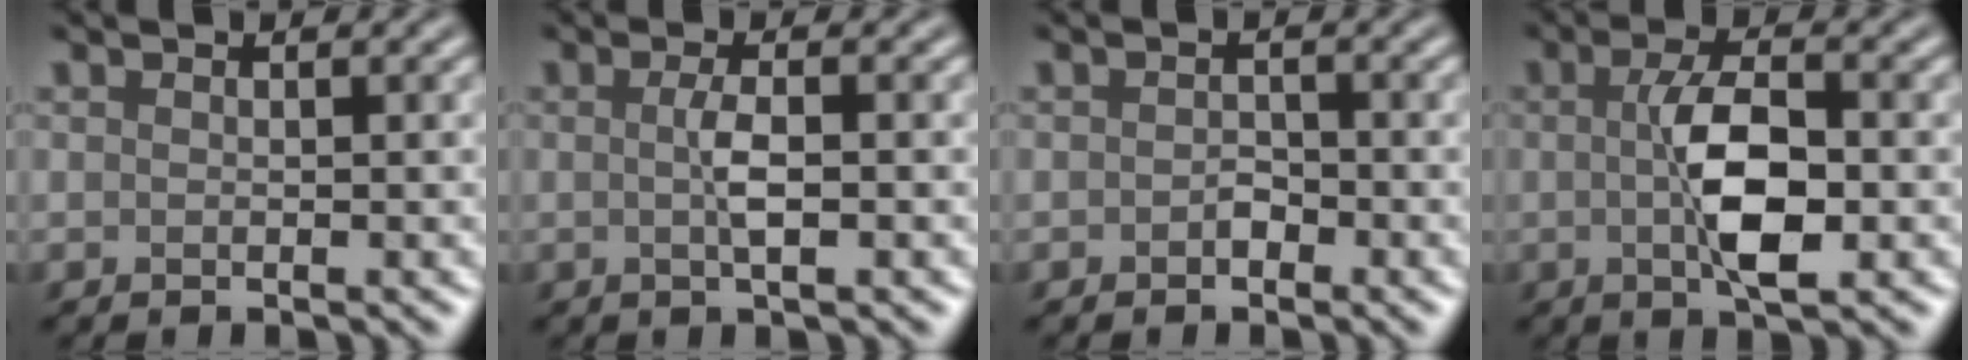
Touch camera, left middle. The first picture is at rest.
{"total": 2.1, "force": [0.0, 0.4, 2.0], "torque": [-0.039, 0.000, -0.003]}
{"total": 1.1, "force": [-0.5, 0.7, 0.6], "torque": [-0.012, 0.000, -0.010]}
{"total": 5.5, "force": [-0.3, 1.9, 5.2], "torque": [-0.099, 0.001, -0.007]}